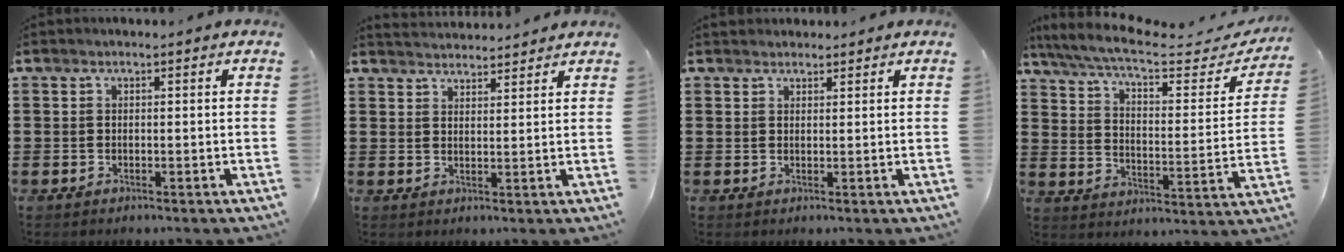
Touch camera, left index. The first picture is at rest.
{"total": 2.7, "force": [2.7, 0.0, -0.4], "torque": [-0.001, -0.008, 0.053]}
{"total": 1.5, "force": [1.4, 0.5, -0.1], "torque": [-0.002, 0.002, 0.029]}
{"total": 7.9, "force": [6.5, 1.0, 4.3], "torque": [-0.112, -0.037, 0.109]}